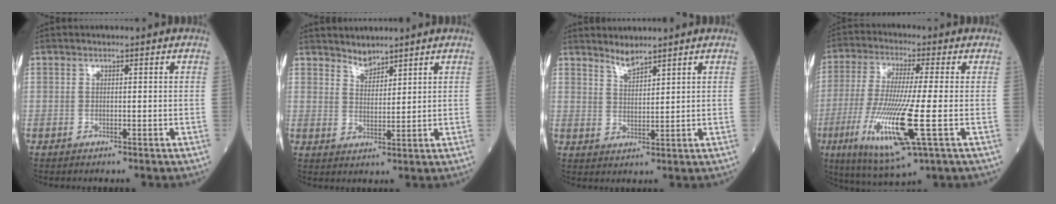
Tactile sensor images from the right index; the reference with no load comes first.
{"total": 2.8, "force": [2.7, 0.6, 0.3], "torque": [-0.004, 0.001, 0.051]}
{"total": 2.7, "force": [2.6, 0.0, 0.8], "torque": [-0.017, -0.006, 0.052]}
{"total": 15.4, "force": [-4.4, 0.9, 14.8], "torque": [-0.307, -0.034, -0.080]}